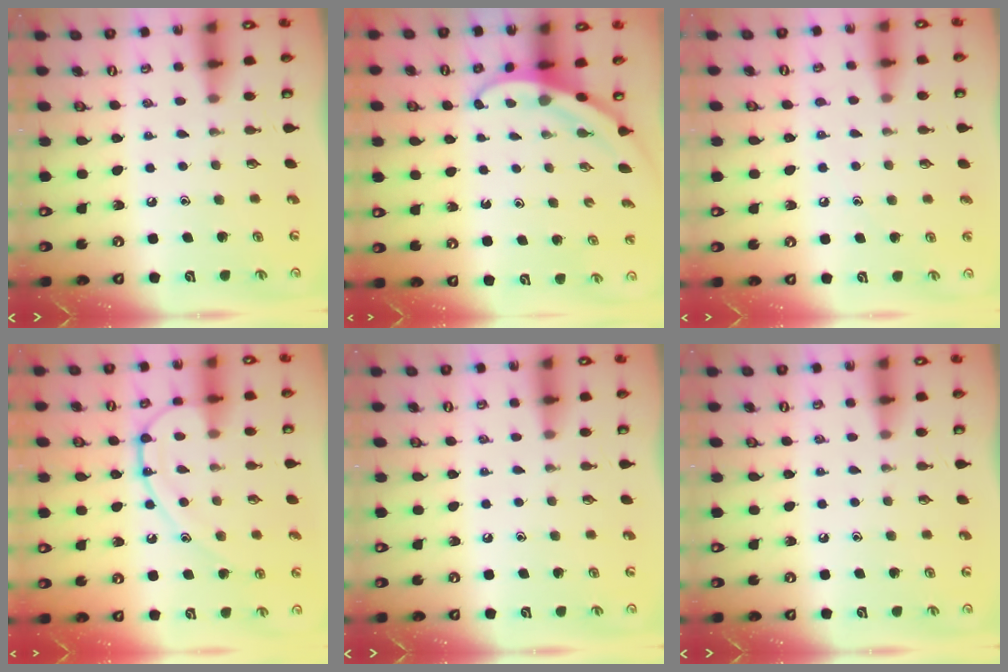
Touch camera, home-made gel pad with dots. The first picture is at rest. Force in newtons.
{"total": 3.2, "press": 3.2, "slide": 0.1}
{"total": 4.8, "press": 4.7, "slide": 1.0}
{"total": 11.6, "press": 11.6, "slide": 0.6}
{"total": 0.0}
{"total": 0.0}